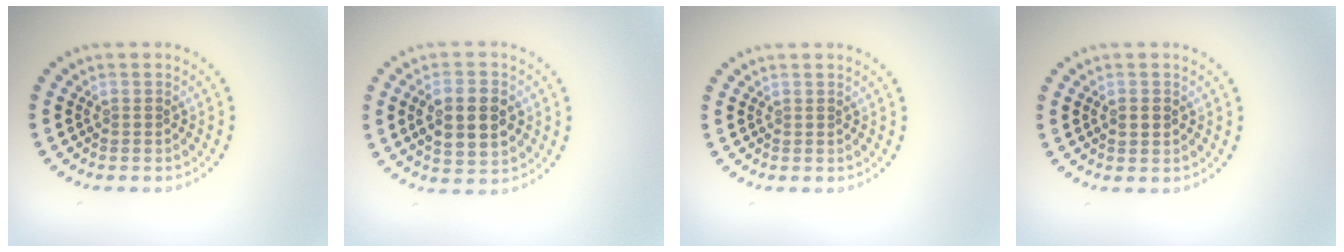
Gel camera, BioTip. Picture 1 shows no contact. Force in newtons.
{"total": 5.6, "press": 5.6, "slide": 0.5}
{"total": 0.0}
{"total": 1.8, "press": 1.8, "slide": 0.1}